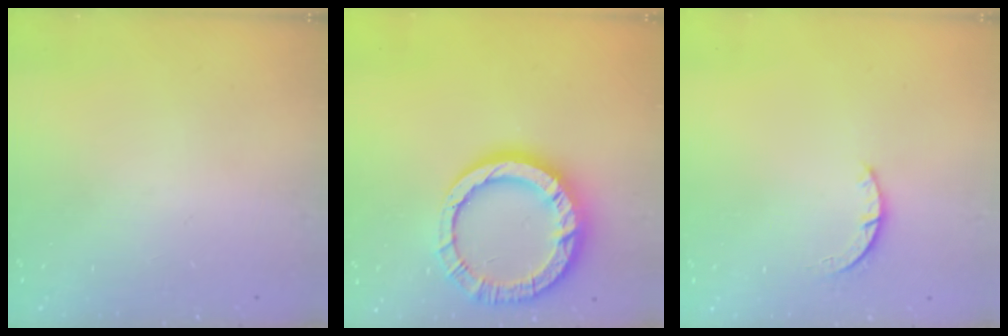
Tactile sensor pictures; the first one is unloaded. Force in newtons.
{"total": 15.9, "press": 15.8, "slide": 2.2}
{"total": 2.4, "press": 2.4, "slide": 0.3}